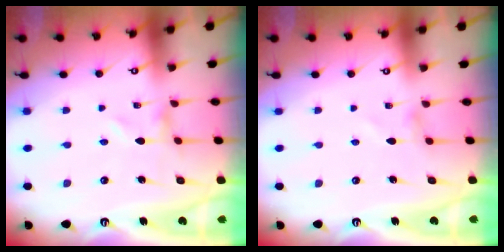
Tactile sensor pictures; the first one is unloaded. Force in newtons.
{"total": 0.0}